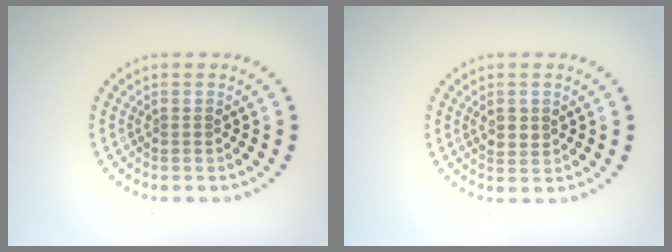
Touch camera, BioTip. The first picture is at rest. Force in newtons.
{"total": 1.6, "press": 1.5, "slide": 0.6}